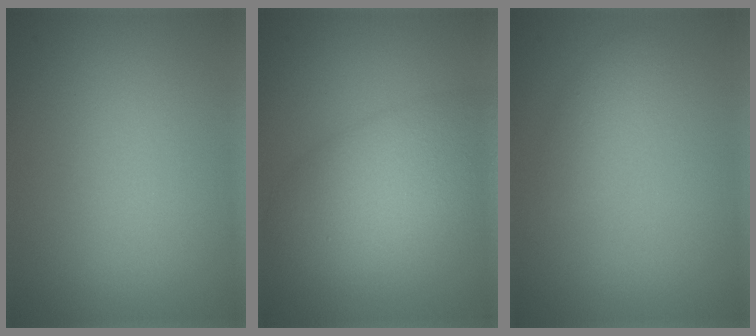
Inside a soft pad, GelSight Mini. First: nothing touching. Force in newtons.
{"total": 6.8, "press": 6.8, "slide": 0.1}
{"total": 1.6, "press": 1.6, "slide": 0.0}